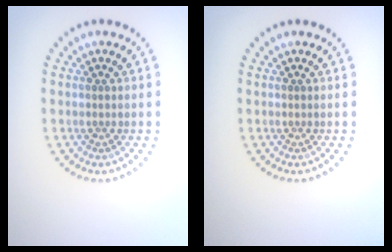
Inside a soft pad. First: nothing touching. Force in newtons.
{"total": 0.0}